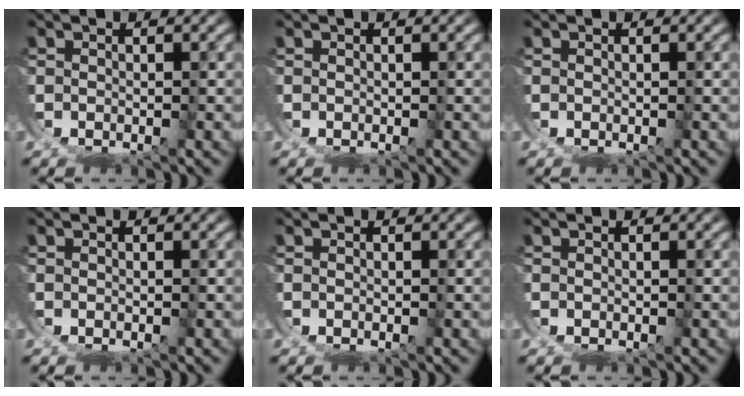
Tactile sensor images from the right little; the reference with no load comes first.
{"total": 0.0}
{"total": 0.0}
{"total": 0.0}
{"total": 0.0}
{"total": 0.0}